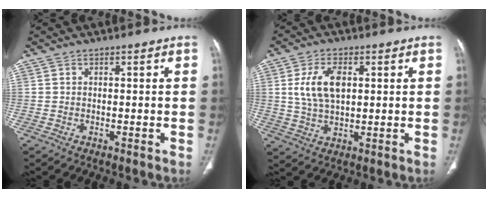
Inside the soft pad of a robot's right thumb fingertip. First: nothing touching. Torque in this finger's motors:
{"motor_torque": [0.76, 2.65, 0.89, 0.01, 0.12]}